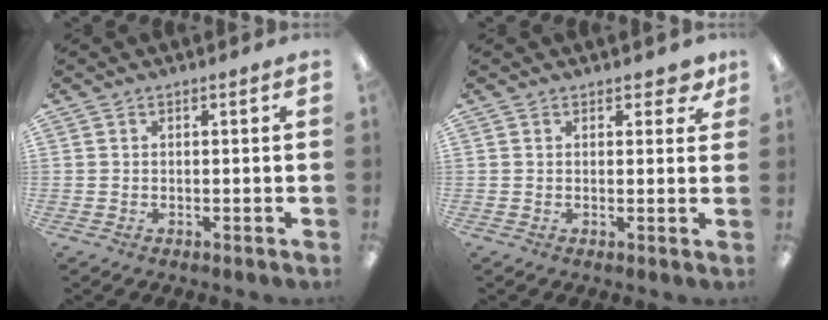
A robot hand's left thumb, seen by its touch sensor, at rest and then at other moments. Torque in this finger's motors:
{"motor_torque": [0.28, 0.17, 0.08, -0.09, -0.03]}